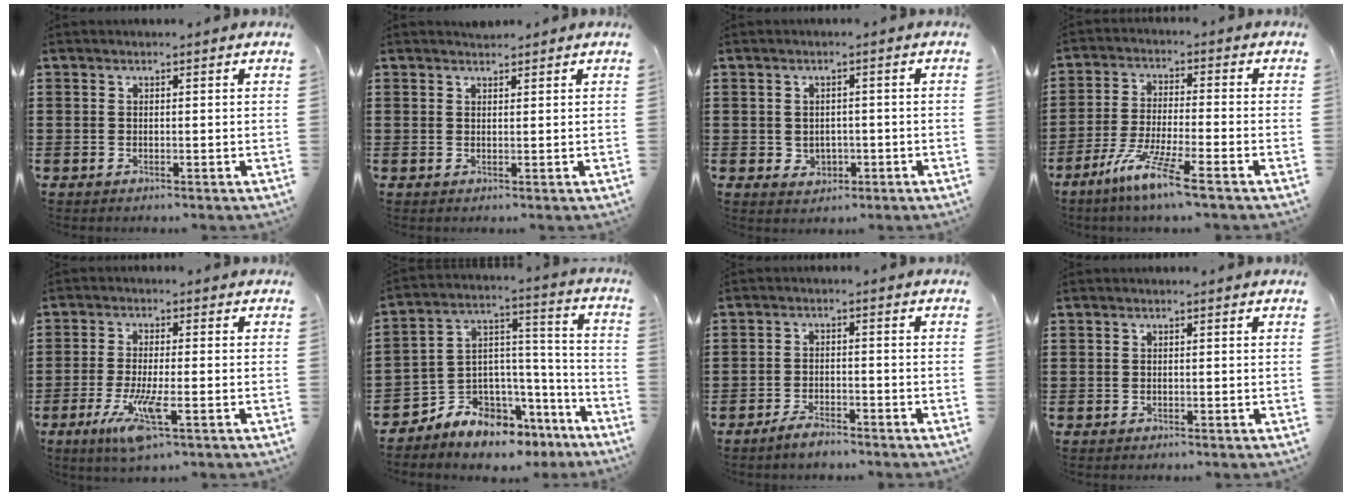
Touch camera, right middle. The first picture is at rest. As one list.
[{"total": 1.3, "force": [1.2, 0.2, -0.3], "torque": [0.001, 0.000, 0.024]}, {"total": 1.8, "force": [-0.1, 1.7, 0.7], "torque": [-0.012, 0.001, -0.007]}, {"total": 7.8, "force": [-5.8, -0.1, 5.2], "torque": [-0.115, -0.019, -0.113]}, {"total": 7.3, "force": [-3.0, 1.2, 6.5], "torque": [-0.144, -0.021, -0.056]}, {"total": 7.2, "force": [-6.6, 2.8, -0.8], "torque": [0.004, -0.004, -0.128]}, {"total": 3.0, "force": [-2.7, 0.5, 1.2], "torque": [-0.028, 0.000, -0.053]}, {"total": 0.0}]